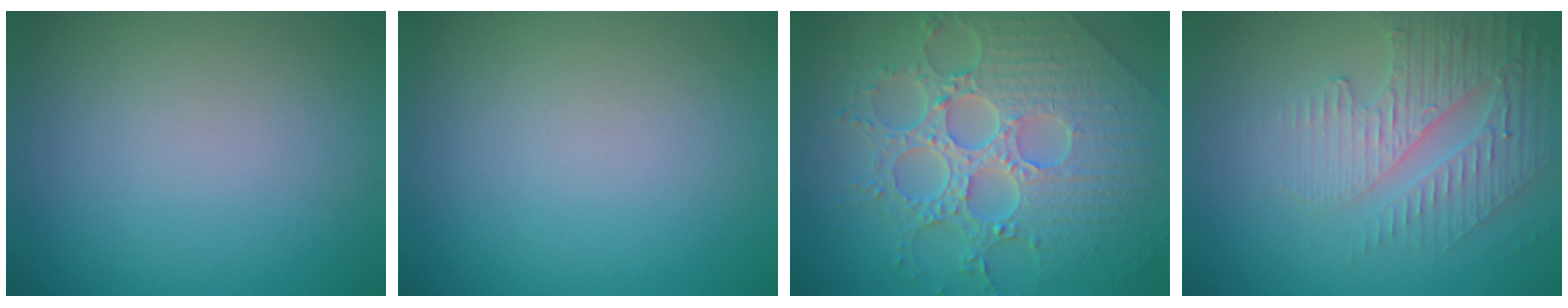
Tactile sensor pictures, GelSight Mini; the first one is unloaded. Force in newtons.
{"total": 0.0}
{"total": 8.8, "press": 6.5, "slide": 5.9}
{"total": 3.8, "press": 3.6, "slide": 1.3}